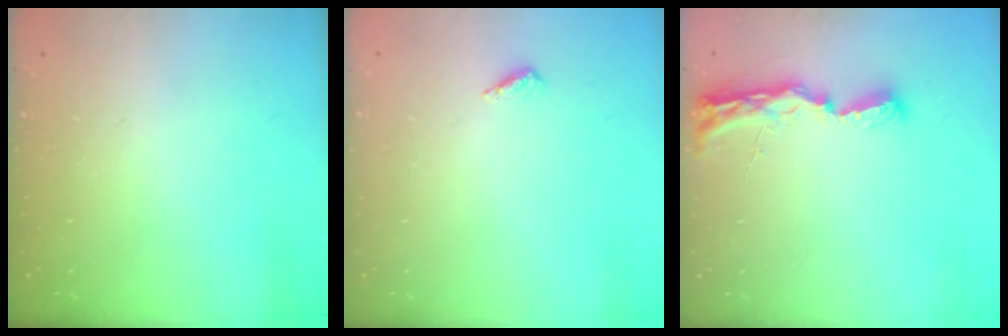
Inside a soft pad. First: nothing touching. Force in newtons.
{"total": 2.6, "press": 2.2, "slide": 1.3}
{"total": 8.8, "press": 8.7, "slide": 0.9}